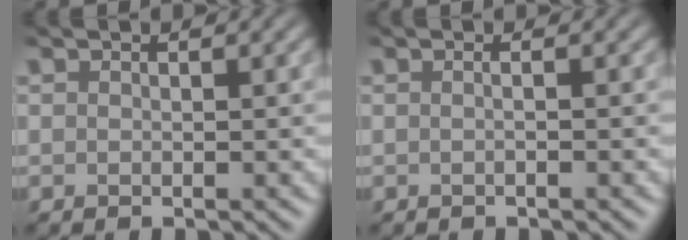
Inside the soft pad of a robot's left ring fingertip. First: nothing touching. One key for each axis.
{"total": 0.7, "fx": 0.0, "fy": -0.1, "fz": 0.6, "tx": -0.010, "ty": -0.006, "tz": -0.002}